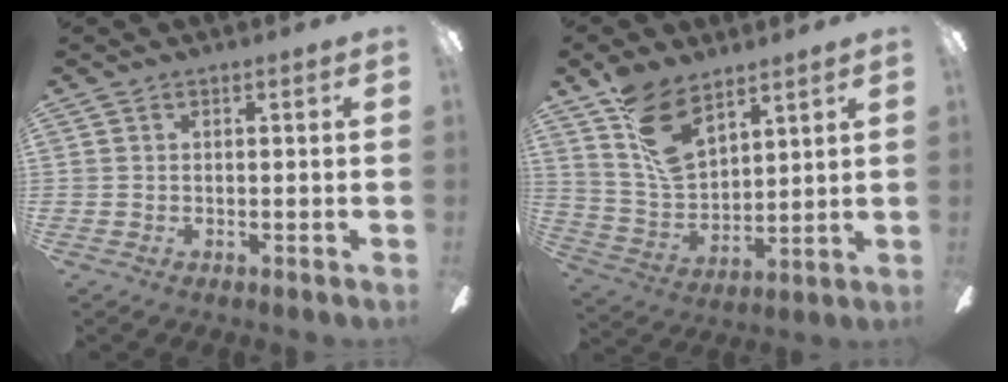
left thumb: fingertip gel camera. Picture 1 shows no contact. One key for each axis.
{"total": 13.0, "fx": 8.4, "fy": 6.7, "fz": 7.3, "tx": -0.140, "ty": -0.034, "tz": 0.163}